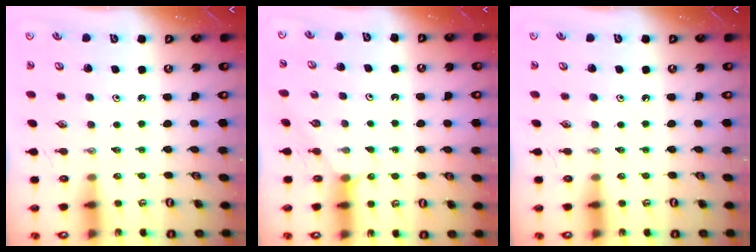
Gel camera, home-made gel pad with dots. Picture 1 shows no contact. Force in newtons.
{"total": 3.7, "press": 3.7, "slide": 0.4}
{"total": 0.0}